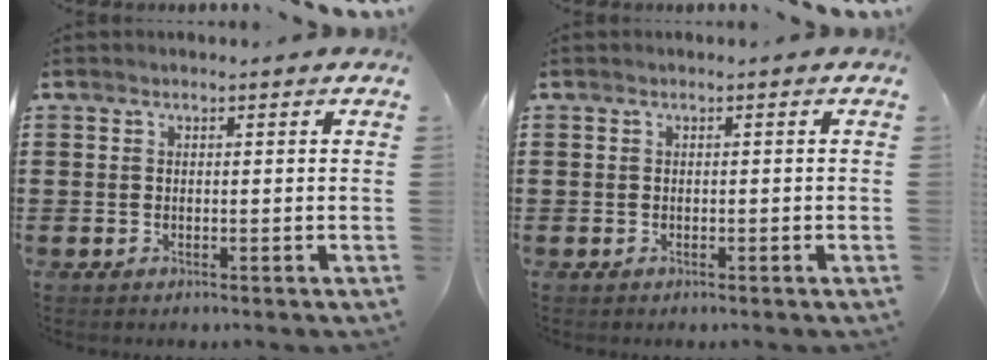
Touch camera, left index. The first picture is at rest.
{"total": 0.0}